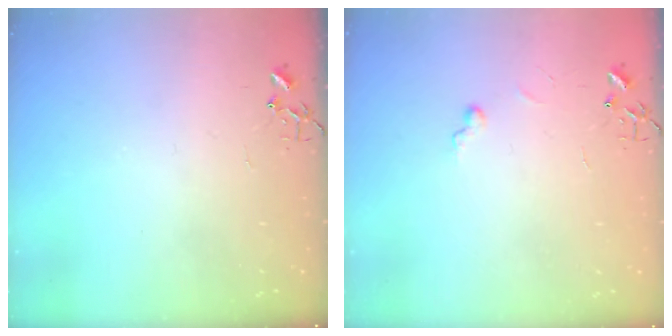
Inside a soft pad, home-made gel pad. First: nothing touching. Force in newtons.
{"total": 5.2, "press": 5.2, "slide": 0.5}